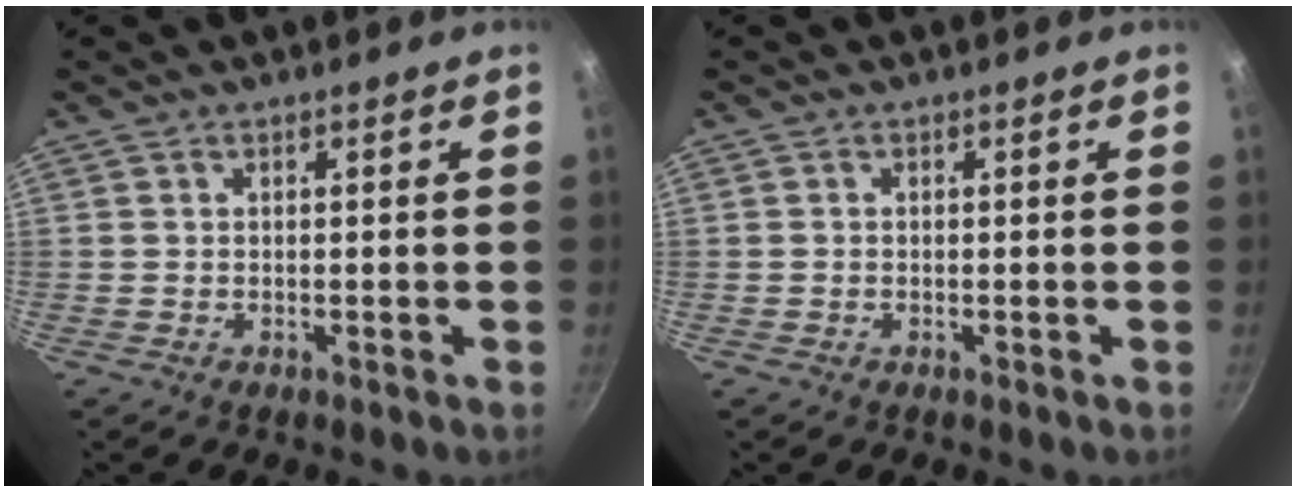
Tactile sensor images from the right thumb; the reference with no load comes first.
{"total": 0.0}